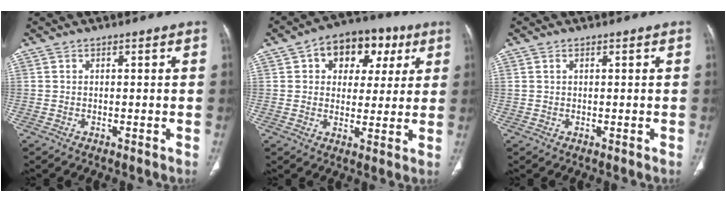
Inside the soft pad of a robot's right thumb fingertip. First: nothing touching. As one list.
[{"total": 13.2, "force": [5.0, 9.4, 7.8], "torque": [-0.059, 0.007, 0.070]}, {"total": 0.8, "force": [0.4, 0.4, 0.5], "torque": [-0.012, 0.005, 0.010]}]